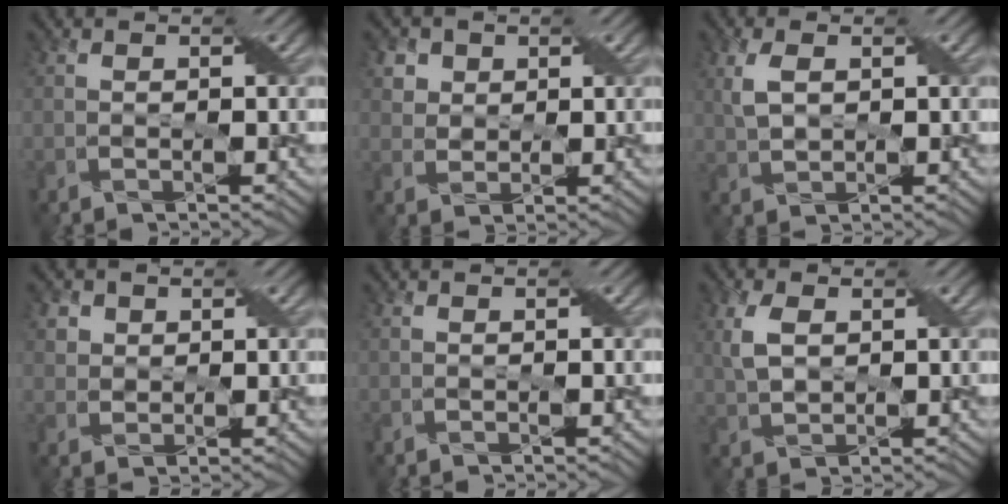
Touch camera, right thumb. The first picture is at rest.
{"total": 4.8, "force": [2.6, 3.7, 1.5], "torque": [-0.067, -0.002, 0.054]}
{"total": 3.6, "force": [1.1, 2.0, 2.8], "torque": [-0.074, 0.007, 0.024]}
{"total": 3.5, "force": [1.9, 2.8, 1.1], "torque": [-0.051, -0.003, 0.045]}
{"total": 0.0}
{"total": 4.3, "force": [1.3, 2.6, 3.2], "torque": [-0.085, 0.006, 0.026]}